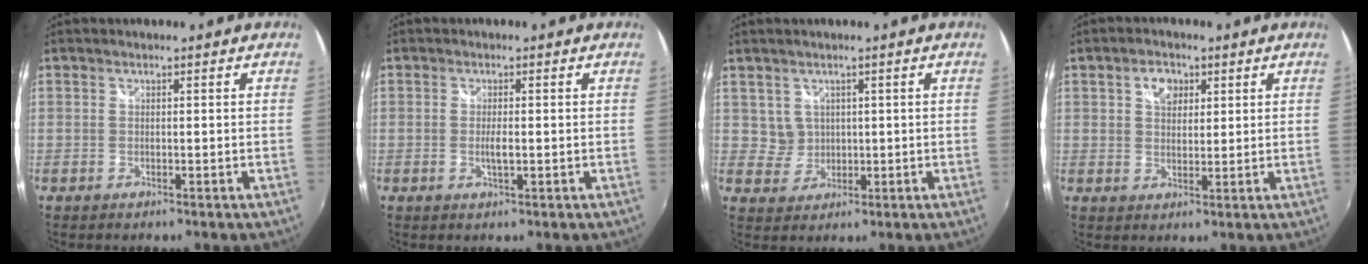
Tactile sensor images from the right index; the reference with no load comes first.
{"total": 2.2, "force": [-0.4, 0.4, 2.1], "torque": [-0.039, -0.006, -0.006]}
{"total": 3.1, "force": [1.2, 2.8, 0.1], "torque": [0.003, 0.007, 0.026]}
{"total": 4.5, "force": [1.9, 3.1, 2.5], "torque": [-0.034, 0.012, 0.034]}